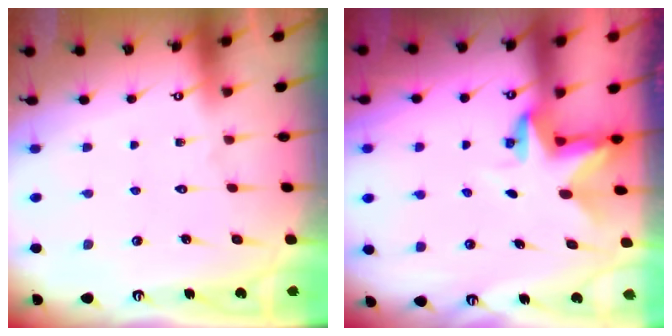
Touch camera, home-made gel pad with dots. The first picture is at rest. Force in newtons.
{"total": 2.9, "press": 2.9, "slide": 0.2}